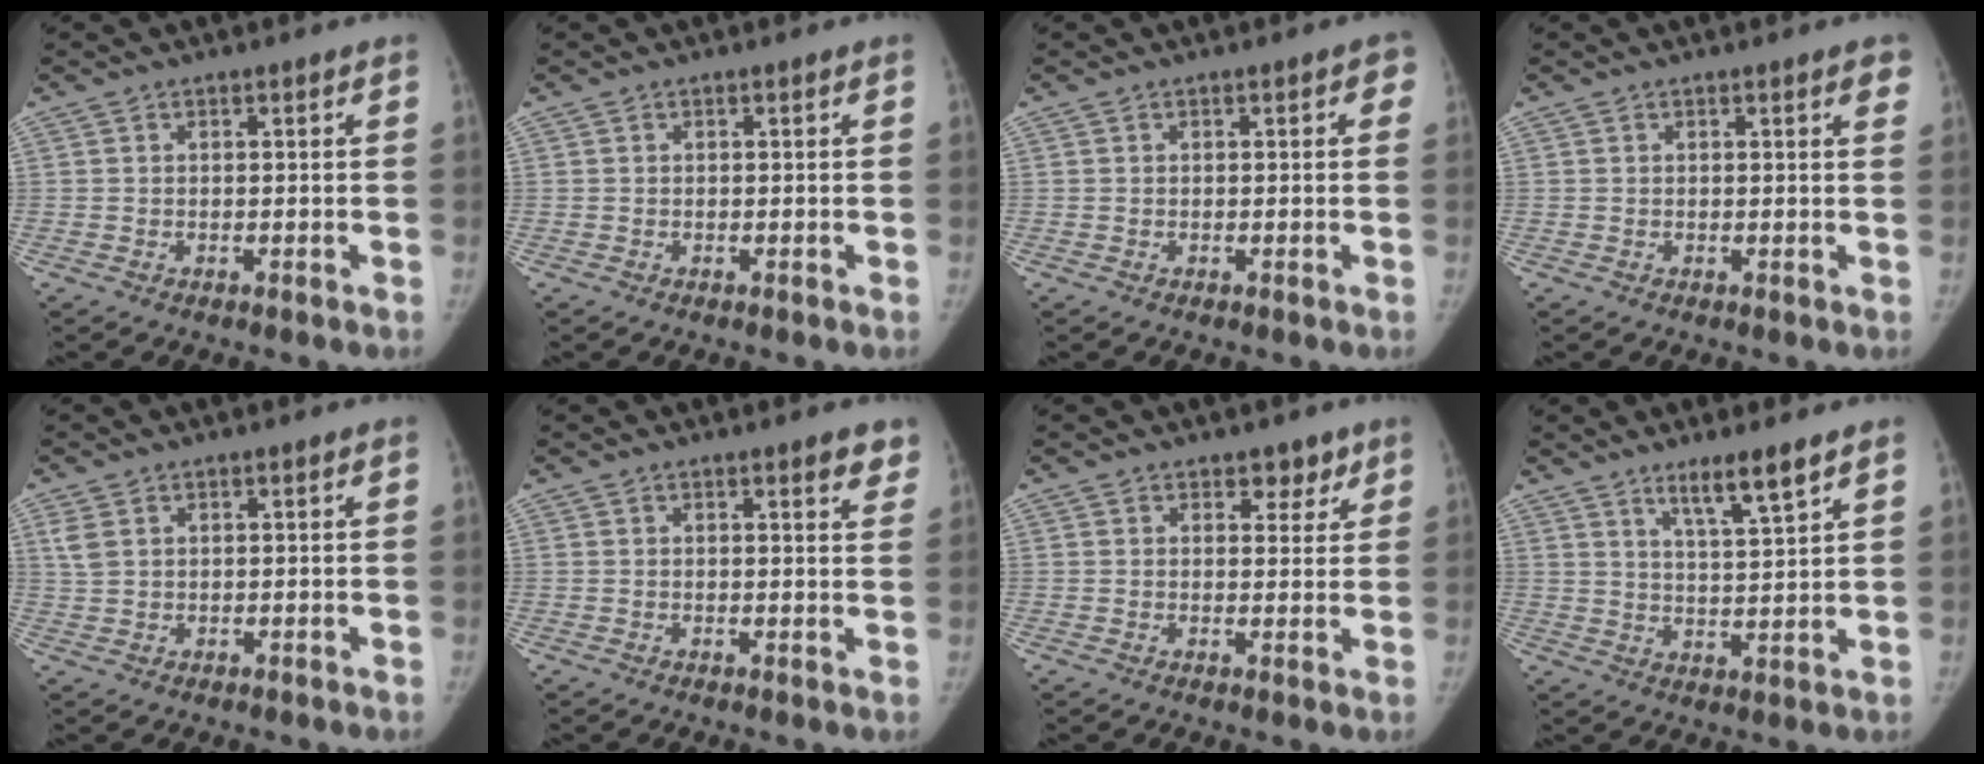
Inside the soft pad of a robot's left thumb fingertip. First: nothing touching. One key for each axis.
{"total": 0.0}
{"total": 1.8, "fx": 0.5, "fy": 0.8, "fz": 1.5, "tx": -0.005, "ty": 0.003, "tz": 0.000}
{"total": 1.9, "fx": 1.1, "fy": 0.5, "fz": 1.5, "tx": -0.010, "ty": -0.002, "tz": 0.009}
{"total": 2.6, "fx": 1.3, "fy": 1.7, "fz": 1.6, "tx": -0.036, "ty": 0.005, "tz": 0.035}
{"total": 3.7, "fx": 2.6, "fy": 1.1, "fz": 2.5, "tx": -0.013, "ty": -0.011, "tz": 0.027}
{"total": 3.7, "fx": 2.5, "fy": 2.2, "fz": 1.5, "tx": 0.009, "ty": -0.014, "tz": 0.034}
{"total": 6.9, "fx": 4.8, "fy": 0.4, "fz": 4.9, "tx": -0.085, "ty": -0.035, "tz": 0.085}